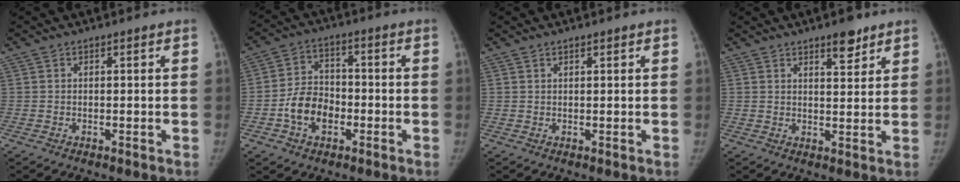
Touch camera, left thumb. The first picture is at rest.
{"total": 9.0, "force": [-2.9, 6.6, 5.5], "torque": [-0.078, 0.026, -0.056]}
{"total": 0.8, "force": [0.6, 0.2, 0.4], "torque": [-0.008, -0.002, 0.011]}
{"total": 5.1, "force": [3.6, 1.8, 3.1], "torque": [-0.029, -0.023, 0.052]}